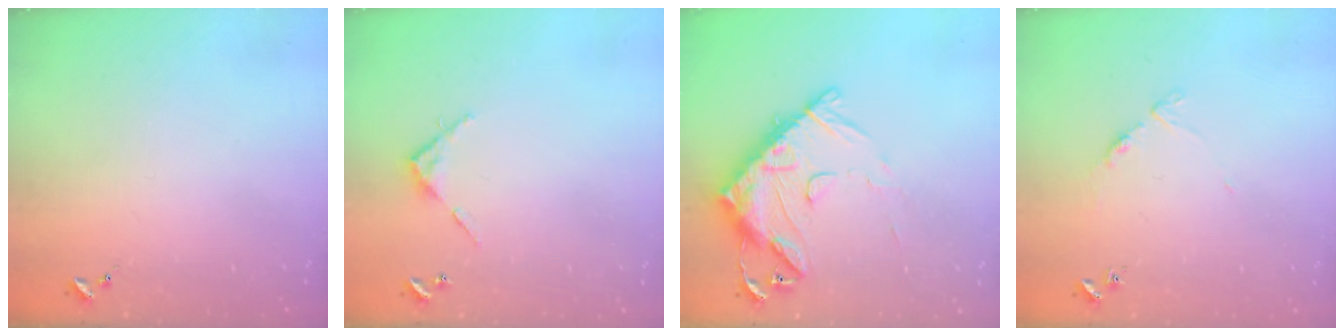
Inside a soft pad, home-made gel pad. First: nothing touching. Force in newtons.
{"total": 4.5, "press": 4.5, "slide": 0.4}
{"total": 16.1, "press": 16.0, "slide": 1.6}
{"total": 5.5, "press": 5.5, "slide": 0.4}